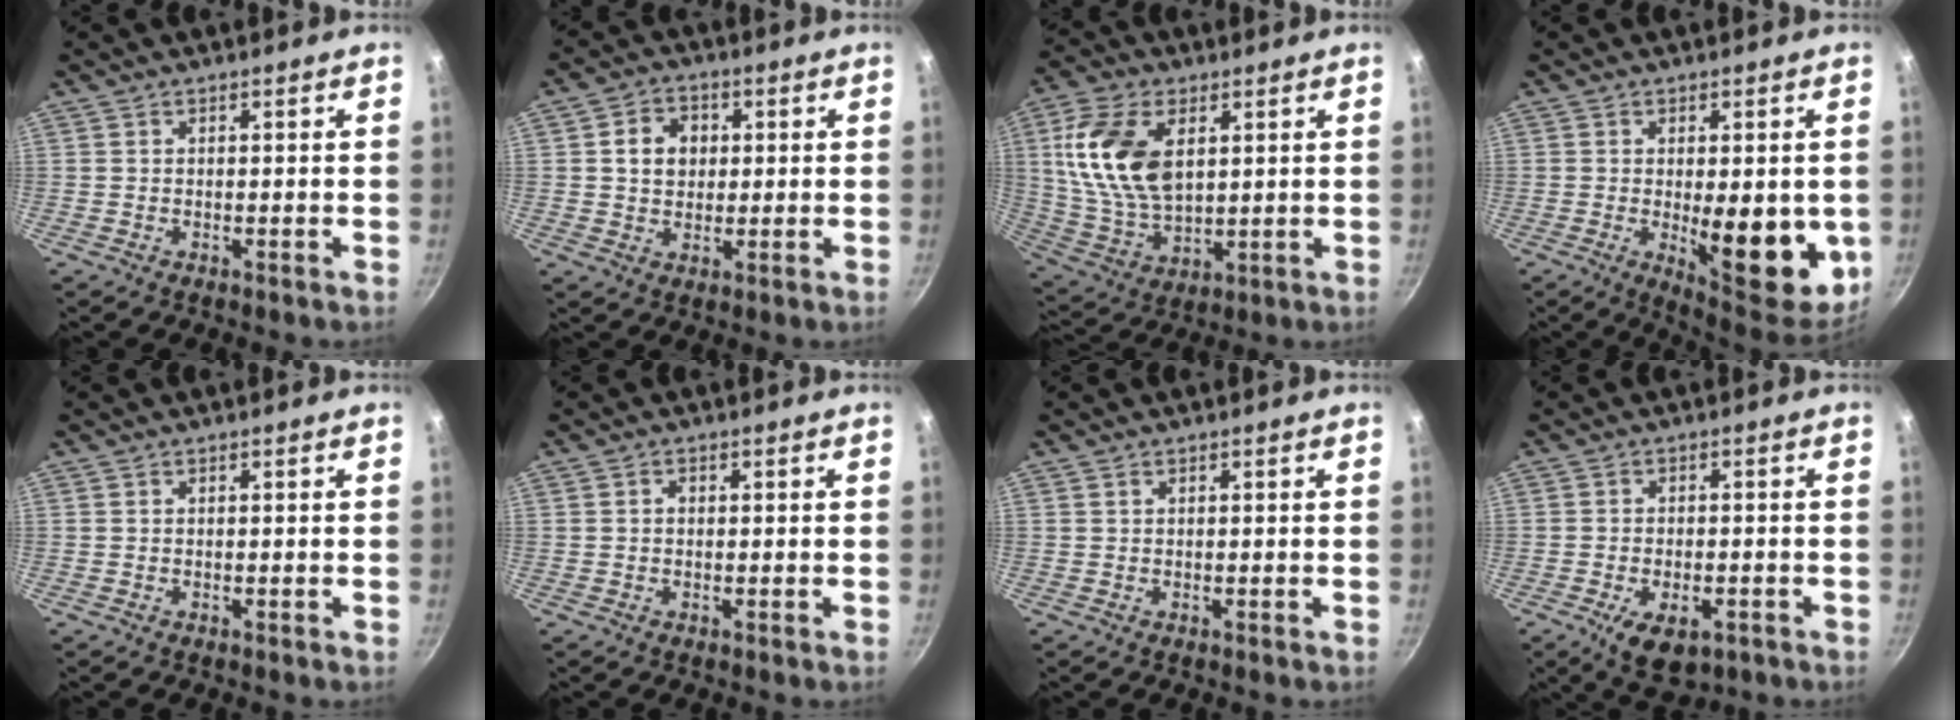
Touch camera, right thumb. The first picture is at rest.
{"total": 6.7, "force": [1.2, 5.6, 3.6], "torque": [-0.033, 0.008, 0.013]}
{"total": 16.5, "force": [4.3, 9.8, 12.6], "torque": [-0.229, -0.011, 0.092]}
{"total": 15.9, "force": [-1.9, 6.3, 14.5], "torque": [-0.155, -0.019, -0.013]}
{"total": 0.0}
{"total": 1.0, "force": [0.1, 0.8, 0.6], "torque": [-0.008, 0.004, 0.000]}
{"total": 0.0}
{"total": 7.9, "force": [-3.4, 4.3, 5.7], "torque": [-0.080, 0.010, -0.042]}